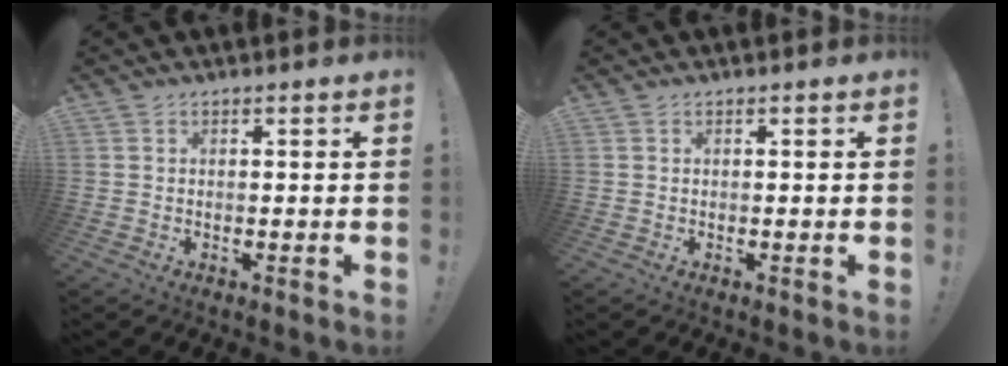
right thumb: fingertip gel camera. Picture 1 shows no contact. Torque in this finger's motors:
{"motor_torque": [-0.05, 0.05, 0.00, 0.00, 0.00]}